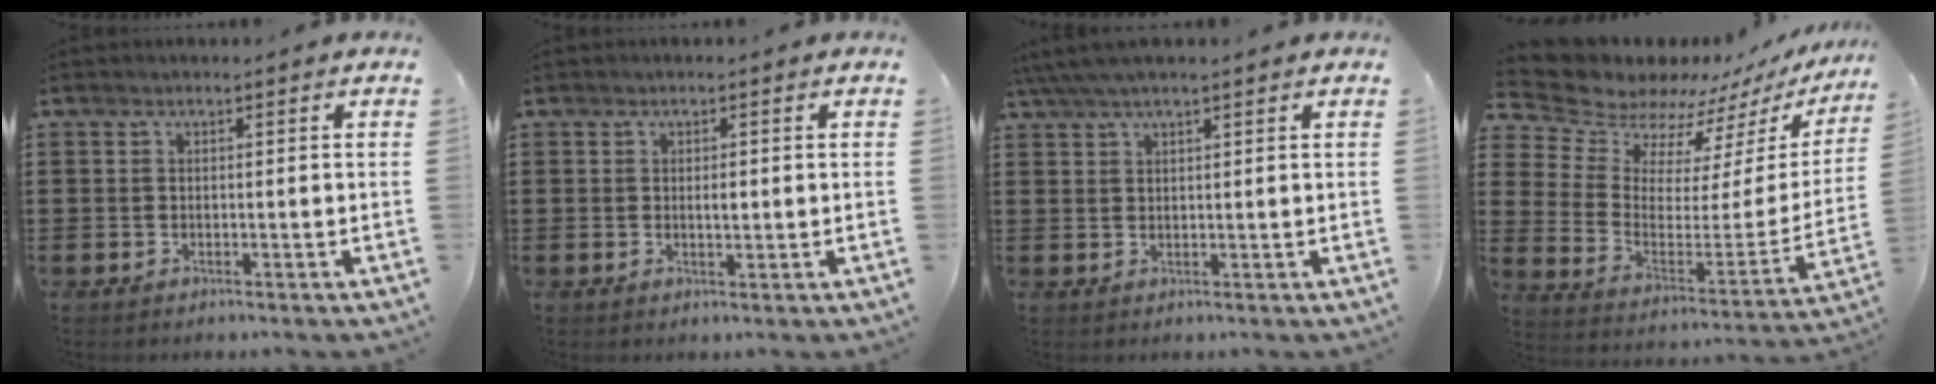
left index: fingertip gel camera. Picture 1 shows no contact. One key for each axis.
{"total": 1.4, "fx": 0.1, "fy": 0.6, "fz": 1.3, "tx": -0.026, "ty": 0.004, "tz": 0.001}
{"total": 3.3, "fx": 2.5, "fy": 0.4, "fz": 2.2, "tx": -0.047, "ty": 0.003, "tz": 0.046}
{"total": 9.8, "fx": 9.1, "fy": 3.5, "fz": 1.3, "tx": -0.076, "ty": -0.073, "tz": 0.161}